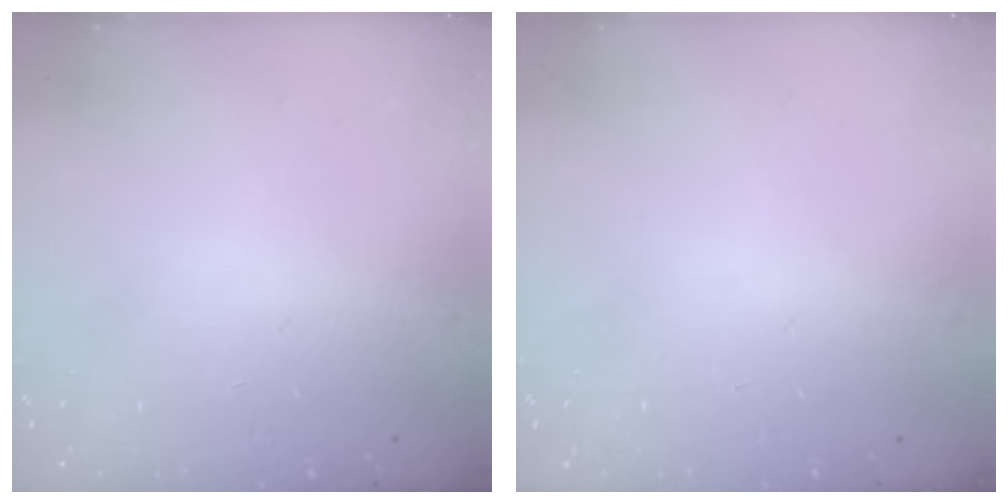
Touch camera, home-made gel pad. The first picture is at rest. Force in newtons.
{"total": 0.0}